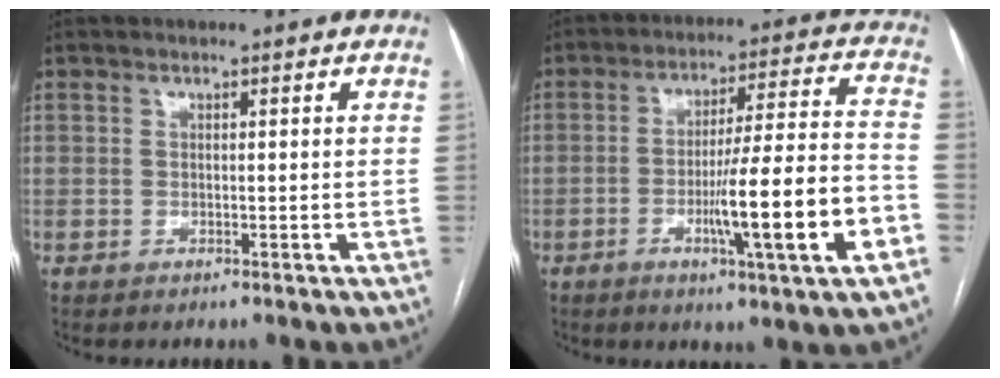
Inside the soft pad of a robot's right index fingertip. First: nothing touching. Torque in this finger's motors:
{"motor_torque": [2.14, 0.00, 1.00, 0.21]}